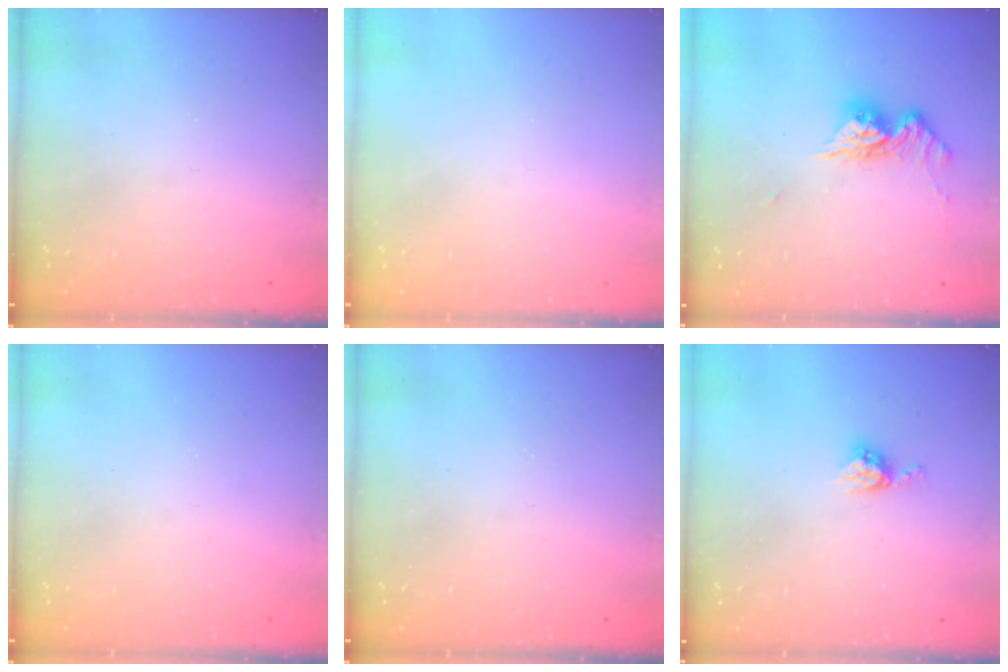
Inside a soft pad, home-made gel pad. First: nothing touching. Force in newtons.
{"total": 0.0}
{"total": 10.3, "press": 10.3, "slide": 1.0}
{"total": 0.0}
{"total": 0.0}
{"total": 4.9, "press": 4.8, "slide": 0.2}